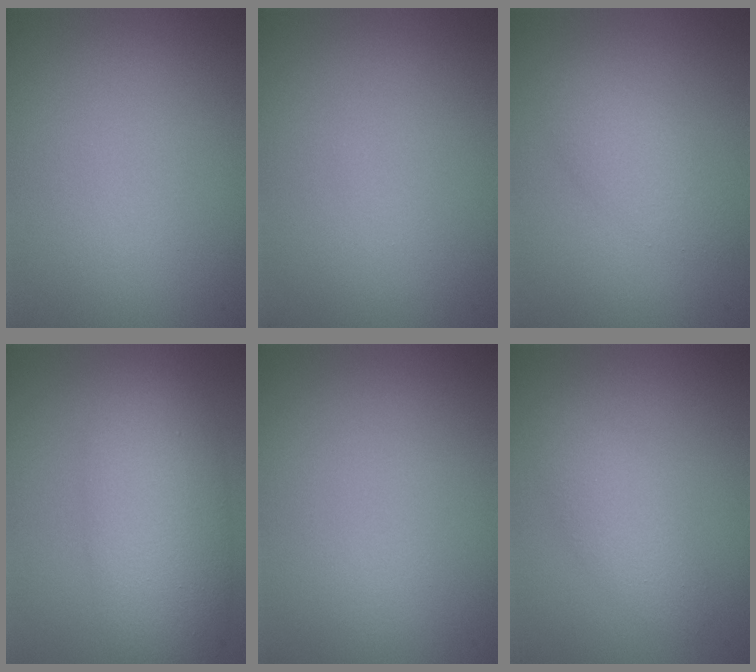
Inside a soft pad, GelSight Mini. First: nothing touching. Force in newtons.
{"total": 0.0}
{"total": 2.5, "press": 2.5, "slide": 0.1}
{"total": 7.4, "press": 7.4, "slide": 0.2}
{"total": 0.0}
{"total": 2.3, "press": 2.3, "slide": 0.0}